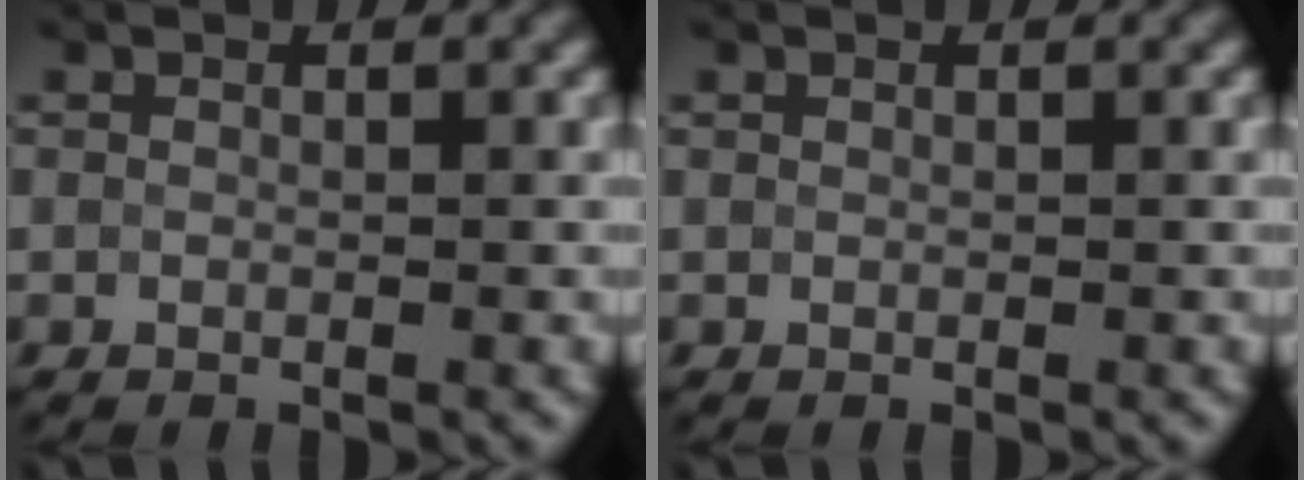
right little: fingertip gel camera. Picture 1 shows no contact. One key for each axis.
{"total": 0.0}